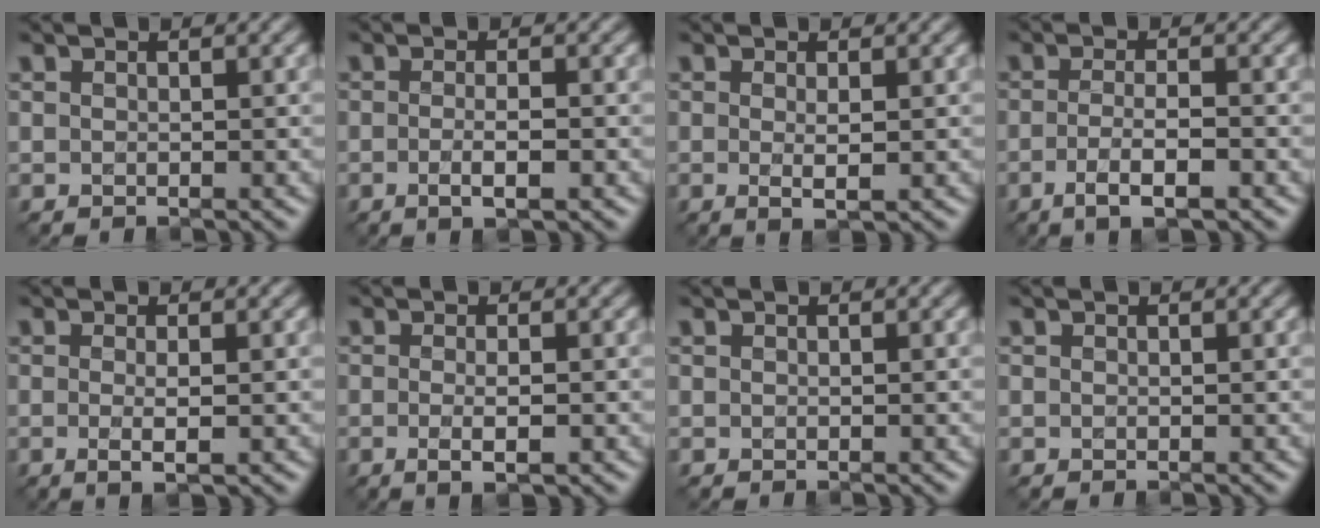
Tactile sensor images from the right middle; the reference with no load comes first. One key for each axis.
{"total": 2.7, "fx": -0.7, "fy": 0.7, "fz": 2.5, "tx": -0.033, "ty": -0.004, "tz": -0.010}
{"total": 1.7, "fx": 0.0, "fy": 0.3, "fz": 1.7, "tx": -0.030, "ty": -0.005, "tz": 0.000}
{"total": 3.6, "fx": -1.5, "fy": 0.9, "fz": 3.1, "tx": -0.060, "ty": -0.002, "tz": -0.027}
{"total": 2.2, "fx": -0.3, "fy": 0.5, "fz": 2.1, "tx": -0.037, "ty": -0.007, "tz": -0.005}
{"total": 2.5, "fx": -0.5, "fy": 0.7, "fz": 2.4, "tx": -0.038, "ty": -0.007, "tz": -0.007}
{"total": 0.0}
{"total": 0.0}